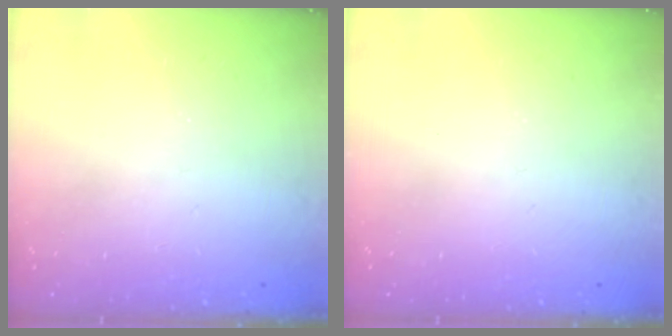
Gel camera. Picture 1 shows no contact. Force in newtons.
{"total": 0.0}